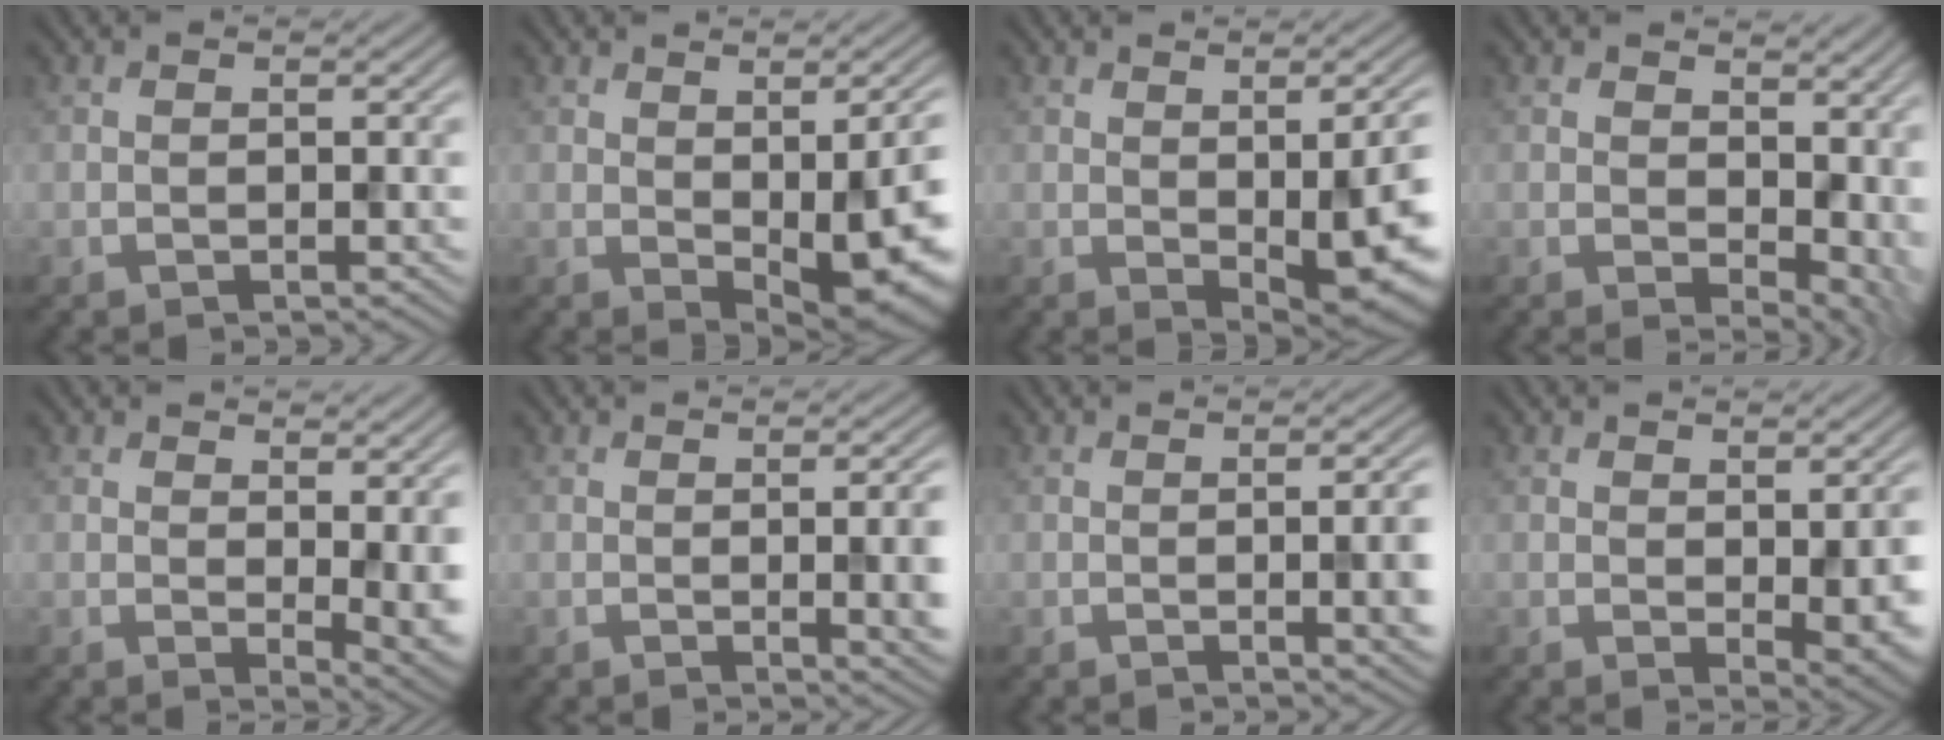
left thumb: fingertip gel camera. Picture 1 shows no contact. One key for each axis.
{"total": 10.2, "fx": -1.4, "fy": 3.9, "fz": 9.4, "tx": -0.119, "ty": -0.012, "tz": -0.001}
{"total": 9.4, "fx": -0.8, "fy": 3.3, "fz": 8.8, "tx": -0.112, "ty": -0.008, "tz": 0.003}
{"total": 9.0, "fx": 1.7, "fy": 5.9, "fz": 6.5, "tx": -0.100, "ty": -0.026, "tz": 0.050}
{"total": 4.8, "fx": 1.3, "fy": 1.5, "fz": 4.3, "tx": -0.062, "ty": -0.006, "tz": 0.025}
{"total": 7.1, "fx": -0.4, "fy": 2.4, "fz": 6.6, "tx": -0.070, "ty": -0.002, "tz": 0.001}
{"total": 6.3, "fx": -0.6, "fy": 2.1, "fz": 5.9, "tx": -0.069, "ty": -0.004, "tz": 0.000}
{"total": 4.7, "fx": -0.2, "fy": 2.0, "fz": 4.3, "tx": -0.060, "ty": -0.011, "tz": 0.009}